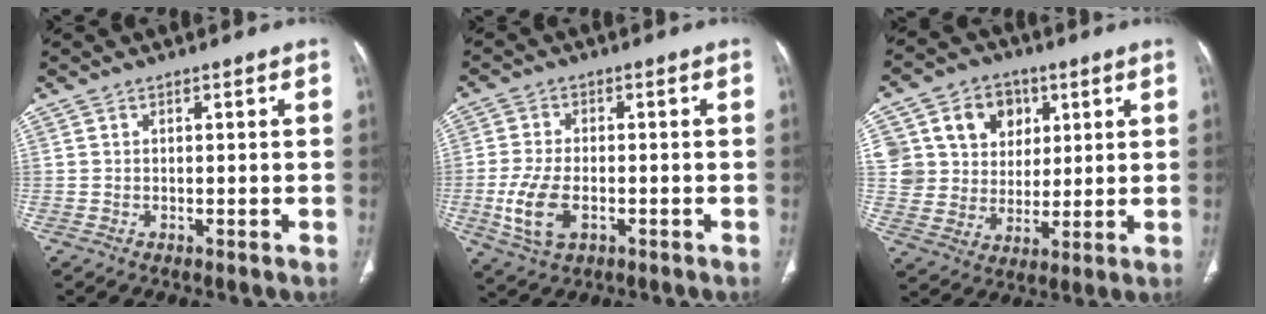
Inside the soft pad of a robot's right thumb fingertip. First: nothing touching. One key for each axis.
{"total": 8.5, "fx": -2.2, "fy": 4.9, "fz": 6.6, "tx": -0.141, "ty": 0.002, "tz": -0.037}
{"total": 15.0, "fx": 5.4, "fy": 12.8, "fz": 5.8, "tx": -0.058, "ty": 0.008, "tz": 0.105}